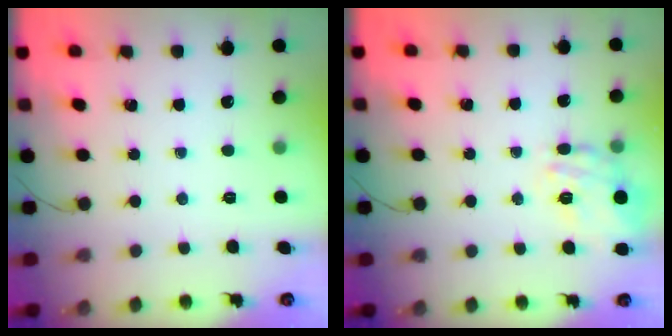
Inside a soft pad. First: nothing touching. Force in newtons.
{"total": 16.9, "press": 16.8, "slide": 1.5}